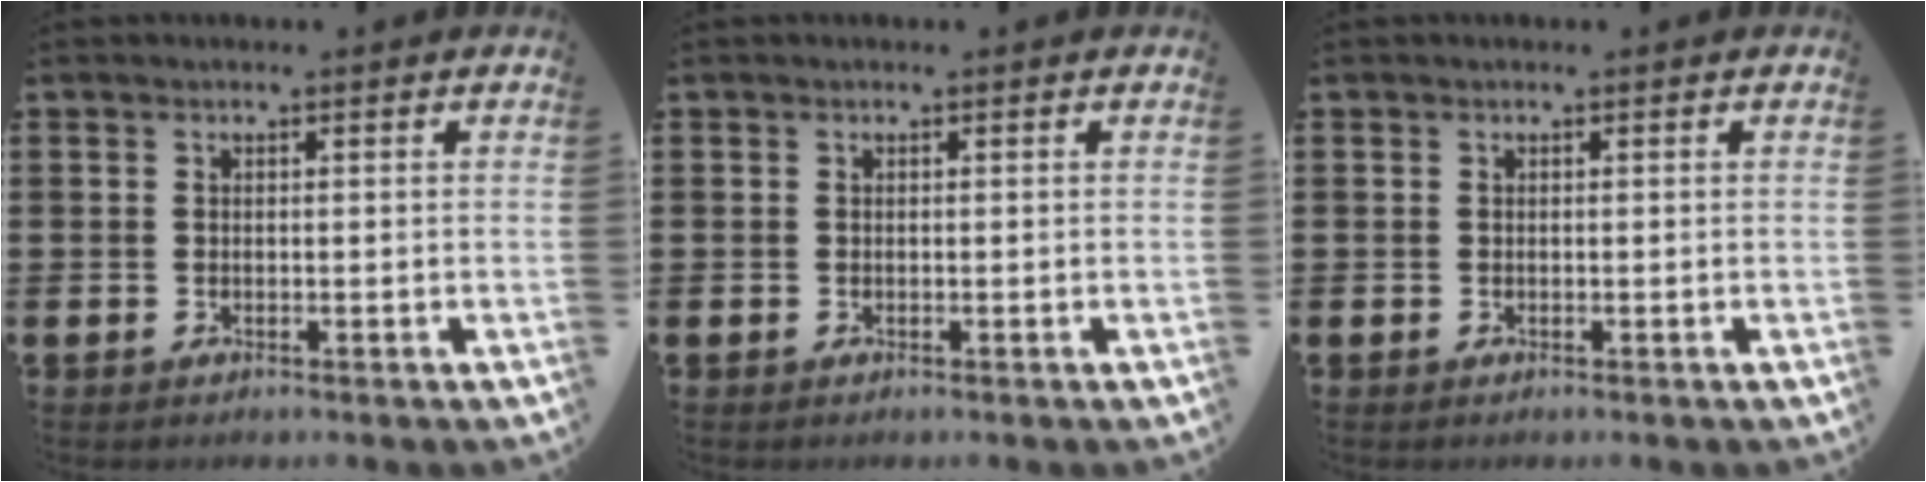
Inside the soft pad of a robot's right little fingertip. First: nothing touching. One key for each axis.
{"total": 0.0}
{"total": 0.0}